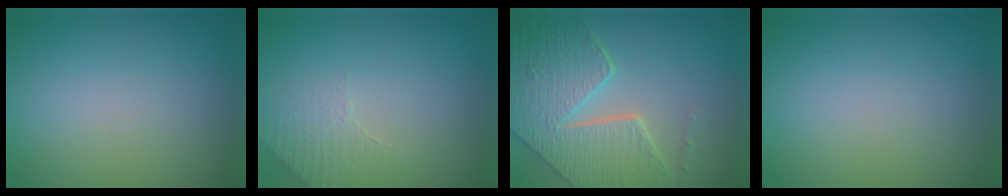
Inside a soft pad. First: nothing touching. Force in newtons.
{"total": 2.3, "press": 2.3, "slide": 0.6}
{"total": 8.1, "press": 6.1, "slide": 5.4}
{"total": 0.0}